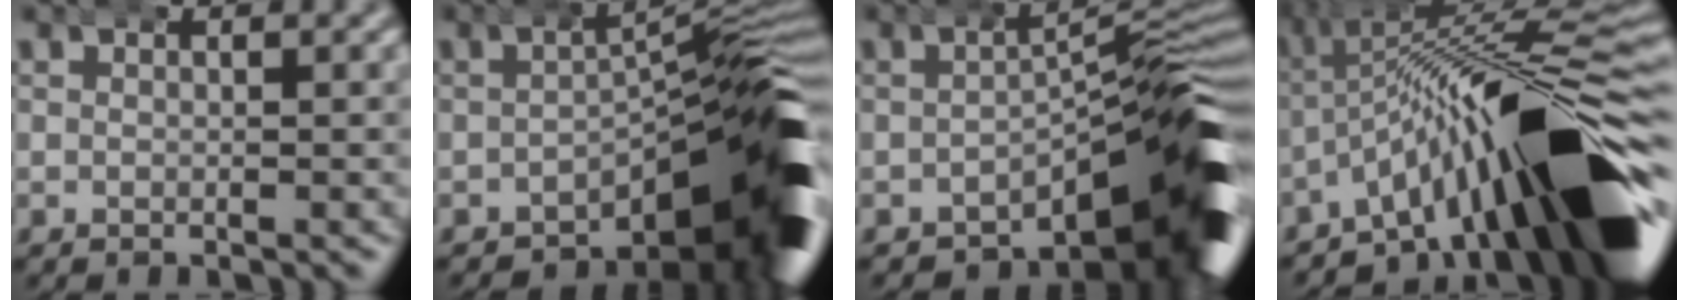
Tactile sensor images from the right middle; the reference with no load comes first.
{"total": 16.6, "force": [-6.3, 6.5, 13.9], "torque": [-0.141, -0.006, -0.085]}
{"total": 14.3, "force": [-6.1, 5.6, 11.6], "torque": [-0.111, -0.001, -0.087]}
{"total": 20.1, "force": [-6.0, 8.7, 17.1], "torque": [-0.245, -0.008, -0.085]}